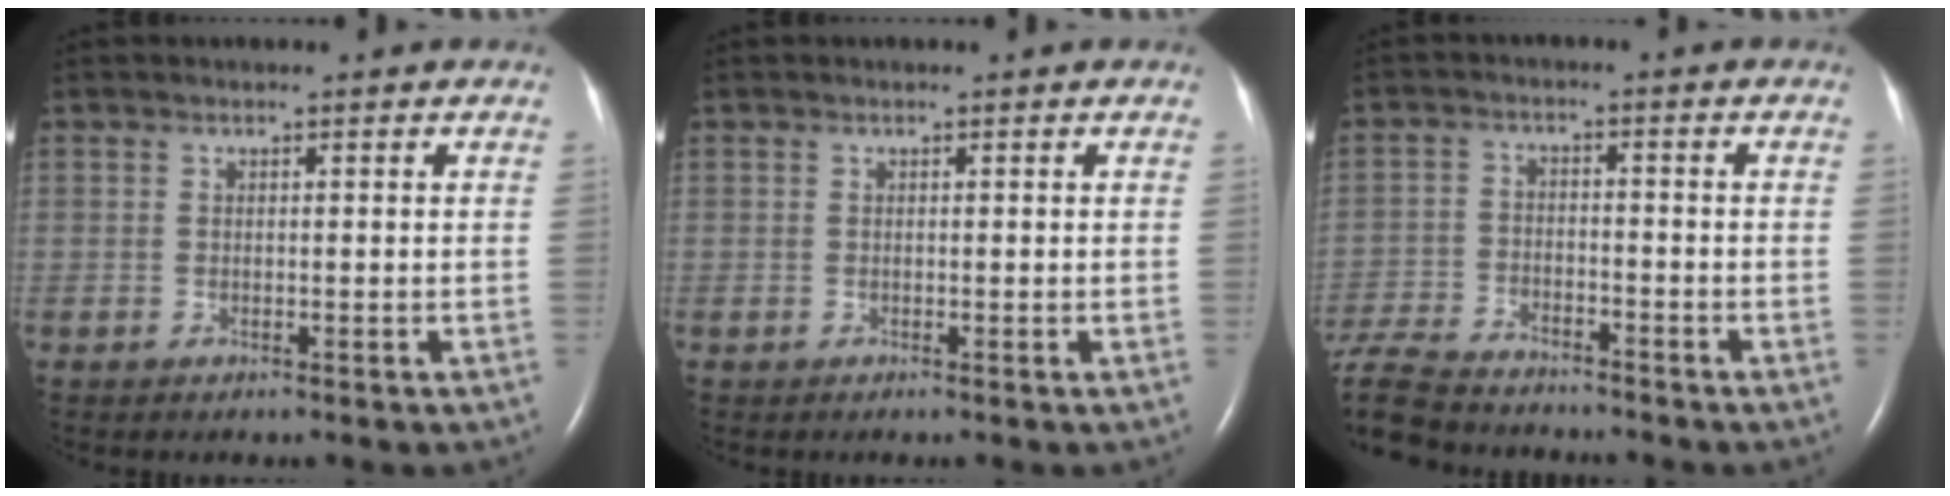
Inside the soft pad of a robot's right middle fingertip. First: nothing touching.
{"total": 0.0}
{"total": 14.5, "force": [-12.6, 4.4, 5.7], "torque": [-0.155, -0.012, -0.211]}